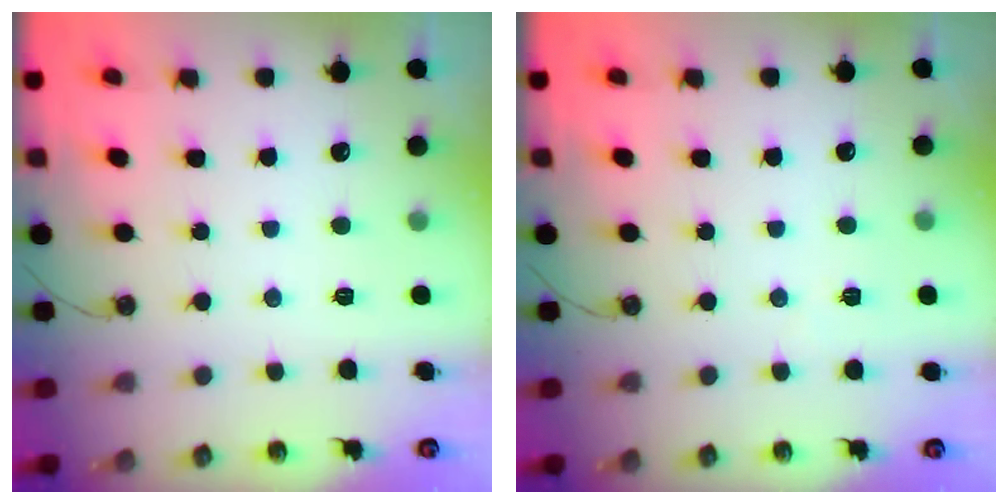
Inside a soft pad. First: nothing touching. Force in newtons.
{"total": 2.0, "press": 1.9, "slide": 0.8}